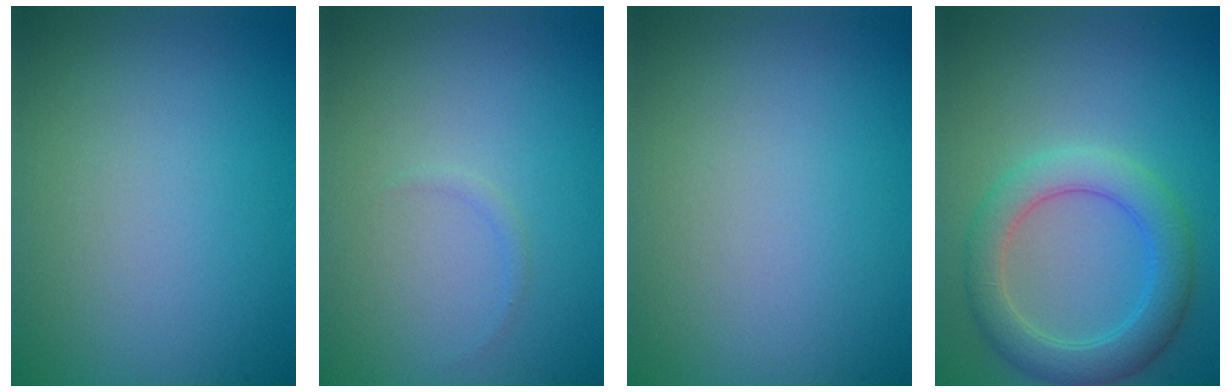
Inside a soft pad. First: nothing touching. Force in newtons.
{"total": 0.5, "press": 0.5, "slide": 0.0}
{"total": 0.0}
{"total": 4.5, "press": 4.5, "slide": 0.1}